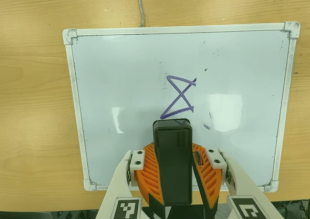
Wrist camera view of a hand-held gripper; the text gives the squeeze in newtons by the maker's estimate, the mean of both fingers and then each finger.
{"total": 11.7, "left": 11.0, "right": 12.3}